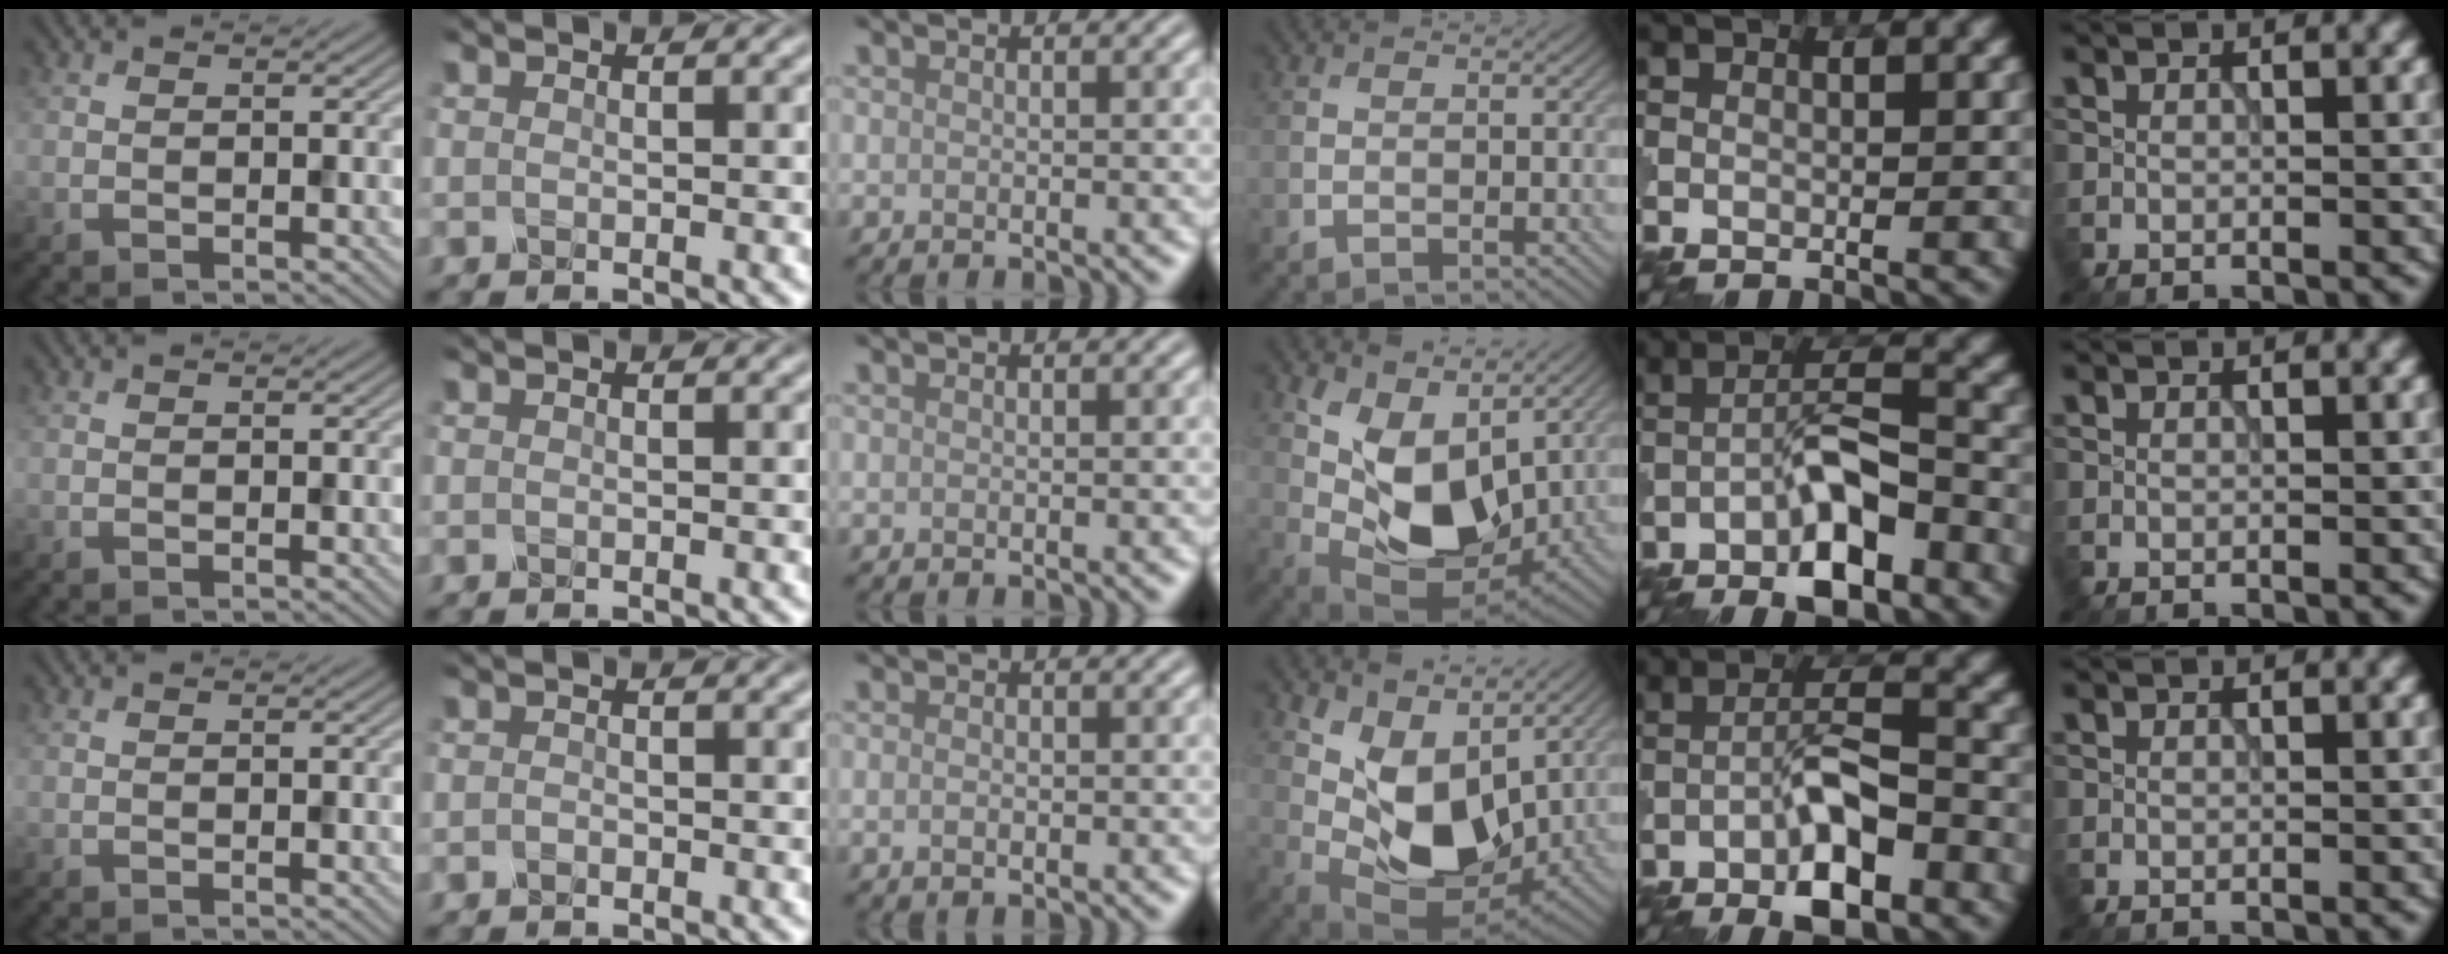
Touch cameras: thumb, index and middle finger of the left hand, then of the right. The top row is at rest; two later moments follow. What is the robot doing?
{"motion": "insert", "object": "pin"}